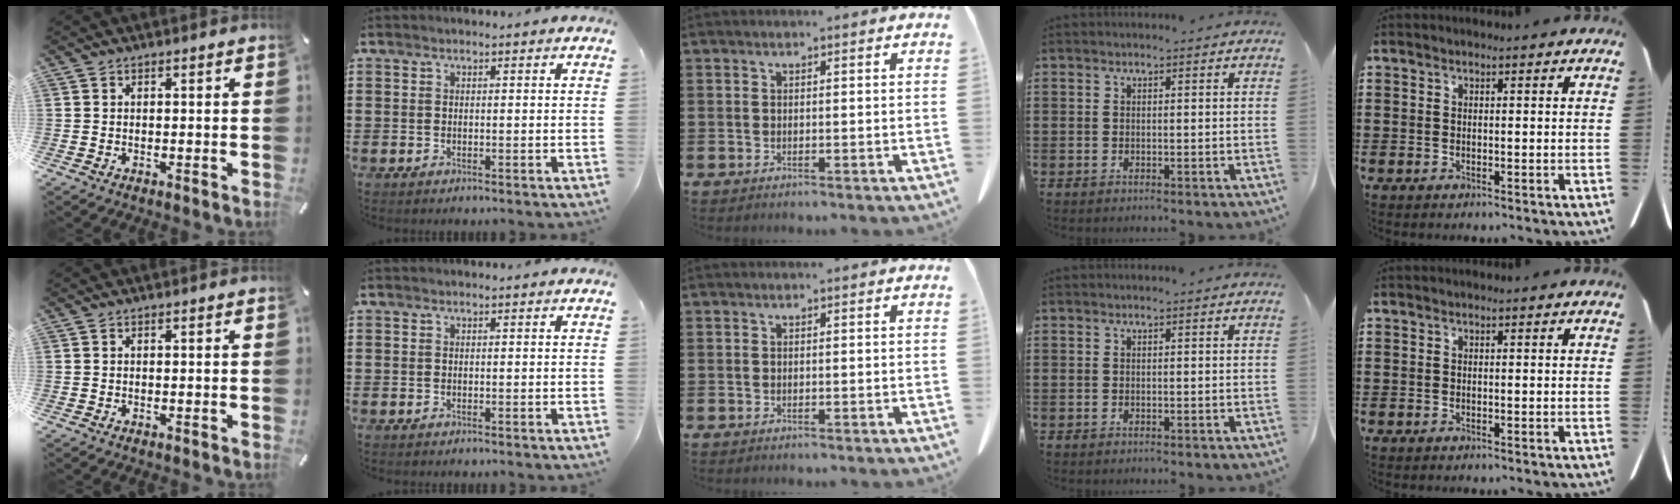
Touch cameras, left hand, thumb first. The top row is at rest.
{}